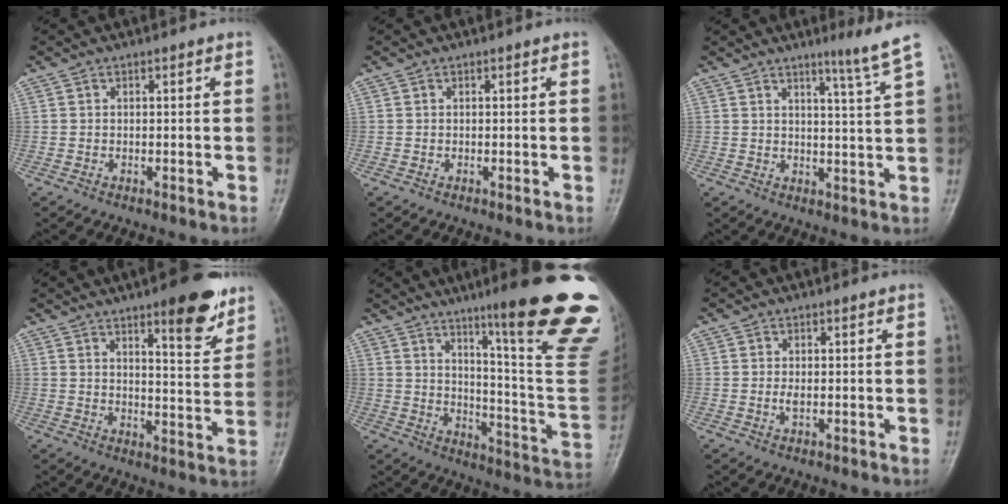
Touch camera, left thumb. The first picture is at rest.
{"total": 0.0}
{"total": 5.4, "force": [3.8, -1.3, 3.6], "torque": [-0.054, -0.039, 0.061]}
{"total": 10.9, "force": [7.2, 2.9, 7.7], "torque": [-0.078, -0.044, 0.100]}
{"total": 27.0, "force": [15.2, 3.2, 22.0], "torque": [-0.232, -0.076, 0.219]}
{"total": 1.2, "force": [0.0, 0.6, 1.0], "torque": [-0.017, -0.002, 0.004]}